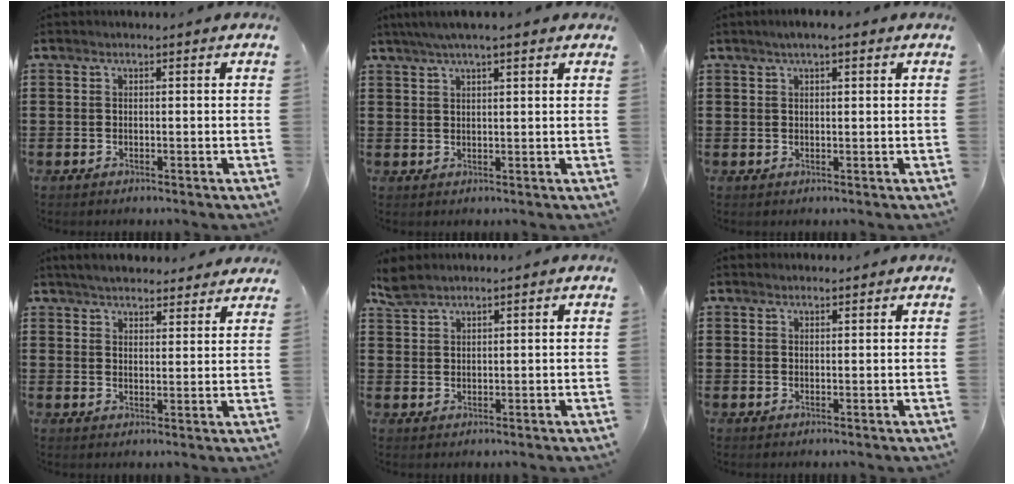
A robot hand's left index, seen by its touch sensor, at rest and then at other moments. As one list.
[{"total": 3.6, "force": [2.6, 0.4, 2.5], "torque": [-0.053, 0.003, 0.046]}, {"total": 1.8, "force": [1.0, 0.4, 1.4], "torque": [-0.028, 0.004, 0.016]}, {"total": 4.3, "force": [4.2, 0.6, 0.8], "torque": [-0.029, -0.011, 0.077]}, {"total": 2.6, "force": [2.3, 0.8, 0.9], "torque": [-0.024, 0.001, 0.045]}, {"total": 1.0, "force": [1.0, 0.2, 0.1], "torque": [-0.002, 0.001, 0.019]}]